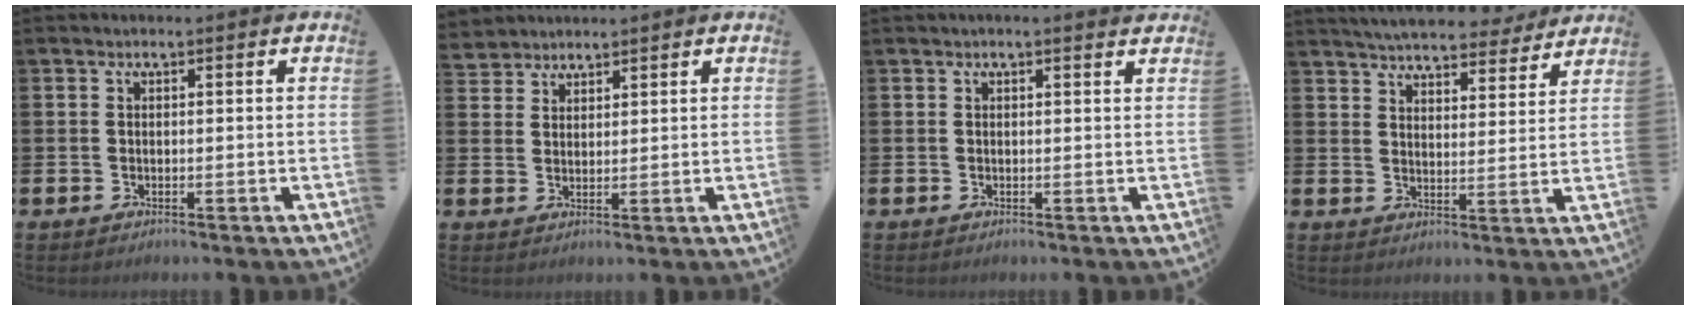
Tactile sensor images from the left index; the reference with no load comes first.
{"total": 3.0, "force": [2.8, 0.8, -0.6], "torque": [0.004, -0.010, 0.054]}
{"total": 0.6, "force": [0.6, -0.1, 0.3], "torque": [-0.004, -0.001, 0.010]}
{"total": 6.1, "force": [5.9, 1.1, 1.3], "torque": [-0.031, -0.039, 0.102]}